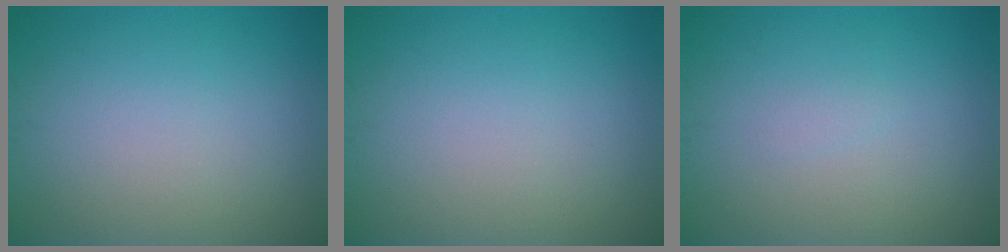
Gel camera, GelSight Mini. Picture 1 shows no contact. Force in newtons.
{"total": 0.0}
{"total": 0.5, "press": 0.5, "slide": 0.1}